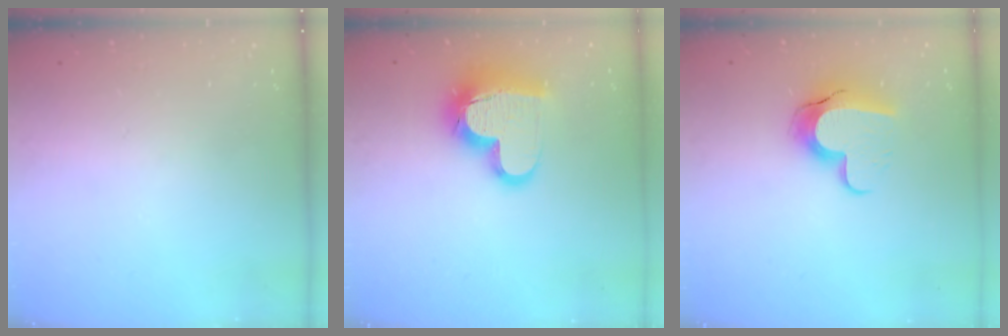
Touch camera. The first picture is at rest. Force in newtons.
{"total": 17.2, "press": 17.2, "slide": 1.4}
{"total": 10.9, "press": 10.9, "slide": 1.0}